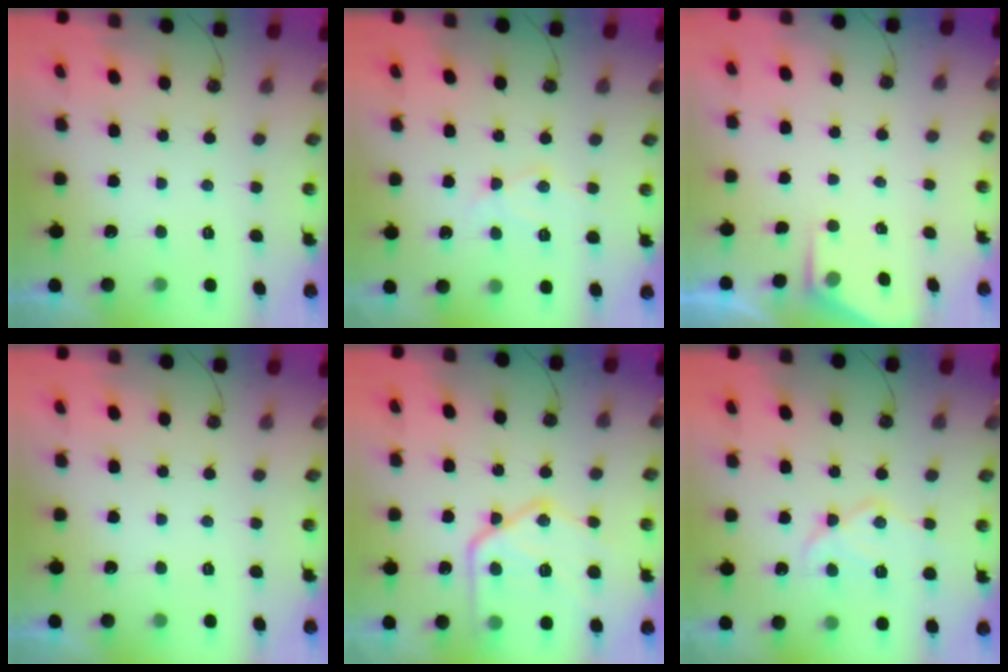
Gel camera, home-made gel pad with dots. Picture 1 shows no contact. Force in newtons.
{"total": 10.2, "press": 10.2, "slide": 0.8}
{"total": 1.5, "press": 1.4, "slide": 0.2}
{"total": 0.0}
{"total": 21.2, "press": 21.1, "slide": 1.5}
{"total": 13.9, "press": 13.8, "slide": 1.0}